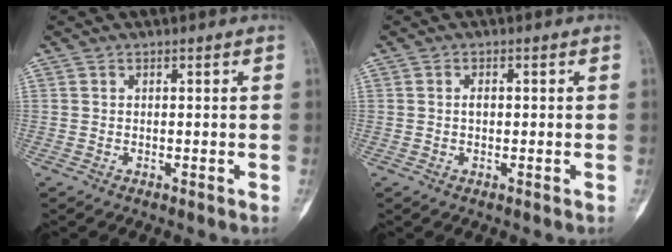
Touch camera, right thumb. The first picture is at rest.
{"total": 1.7, "force": [0.1, 0.9, 1.5], "torque": [-0.026, 0.001, 0.002]}